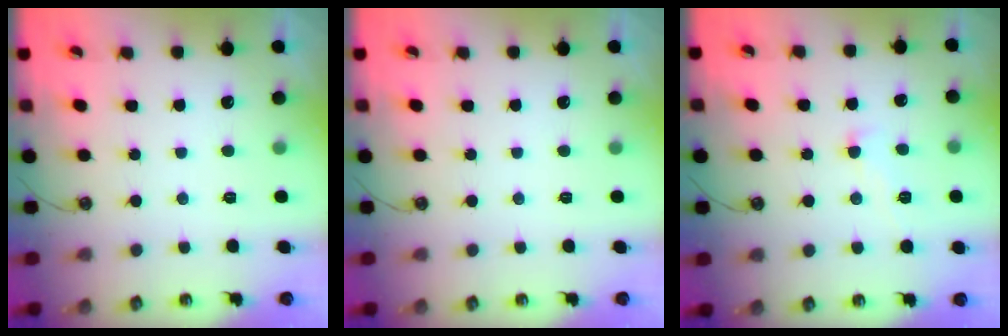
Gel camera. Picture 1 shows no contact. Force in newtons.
{"total": 0.0}
{"total": 1.3, "press": 1.3, "slide": 0.2}